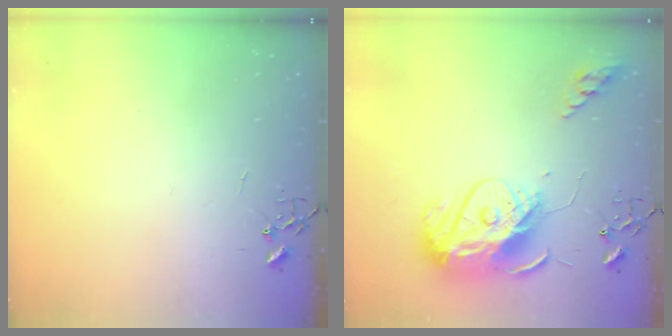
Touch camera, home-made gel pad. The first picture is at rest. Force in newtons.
{"total": 16.5, "press": 16.4, "slide": 1.3}